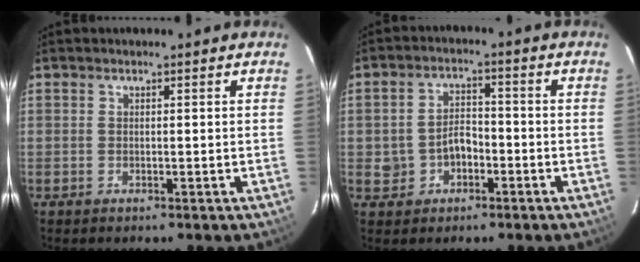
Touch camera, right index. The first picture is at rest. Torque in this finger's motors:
{"motor_torque": [0.01, 0.02, 0.14, 0.04]}